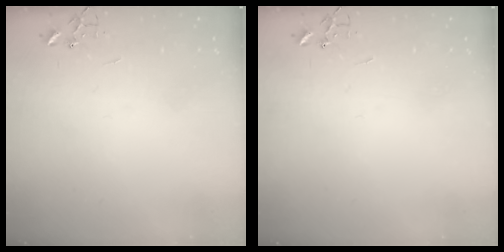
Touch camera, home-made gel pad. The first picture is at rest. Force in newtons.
{"total": 0.0}